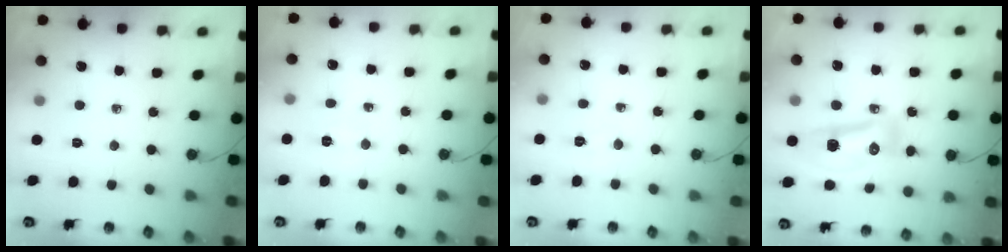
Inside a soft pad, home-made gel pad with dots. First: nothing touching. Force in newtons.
{"total": 2.8, "press": 2.5, "slide": 1.2}
{"total": 3.4, "press": 3.4, "slide": 0.5}
{"total": 10.8, "press": 10.7, "slide": 1.2}